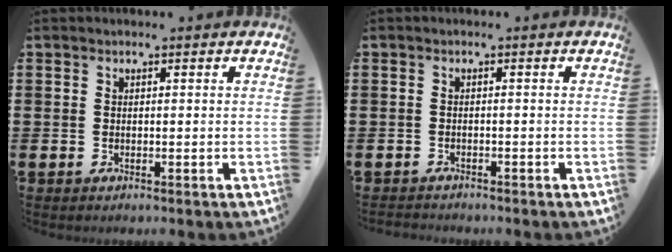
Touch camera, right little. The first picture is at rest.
{"total": 0.7, "force": [-0.7, 0.1, -0.1], "torque": [0.000, 0.000, -0.015]}